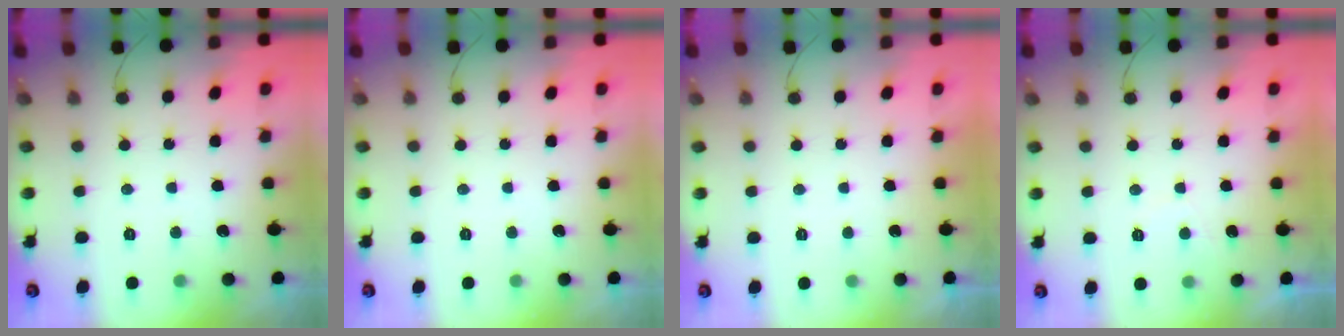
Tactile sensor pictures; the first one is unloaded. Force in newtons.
{"total": 0.0}
{"total": 2.3, "press": 2.3, "slide": 0.4}
{"total": 0.8, "press": 0.6, "slide": 0.6}